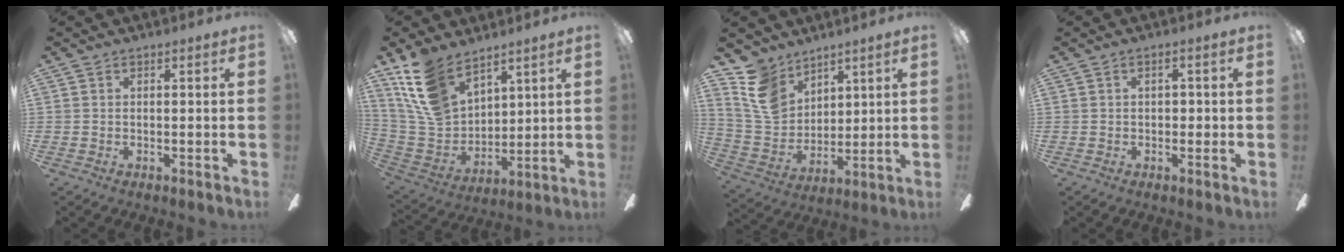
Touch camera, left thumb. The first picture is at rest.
{"total": 15.7, "force": [11.0, 8.6, 7.1], "torque": [-0.186, -0.050, 0.216]}
{"total": 12.2, "force": [8.2, 8.1, 3.9], "torque": [-0.100, -0.036, 0.169]}
{"total": 2.1, "force": [0.2, 1.2, 1.7], "torque": [-0.027, 0.006, -0.001]}